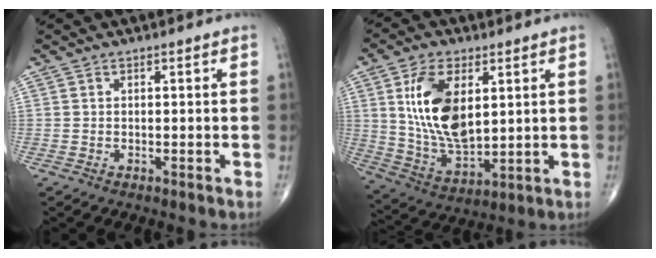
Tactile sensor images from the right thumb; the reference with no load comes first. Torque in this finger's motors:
{"motor_torque": [0.66, 3.35, 1.43, 0.47, 0.51]}